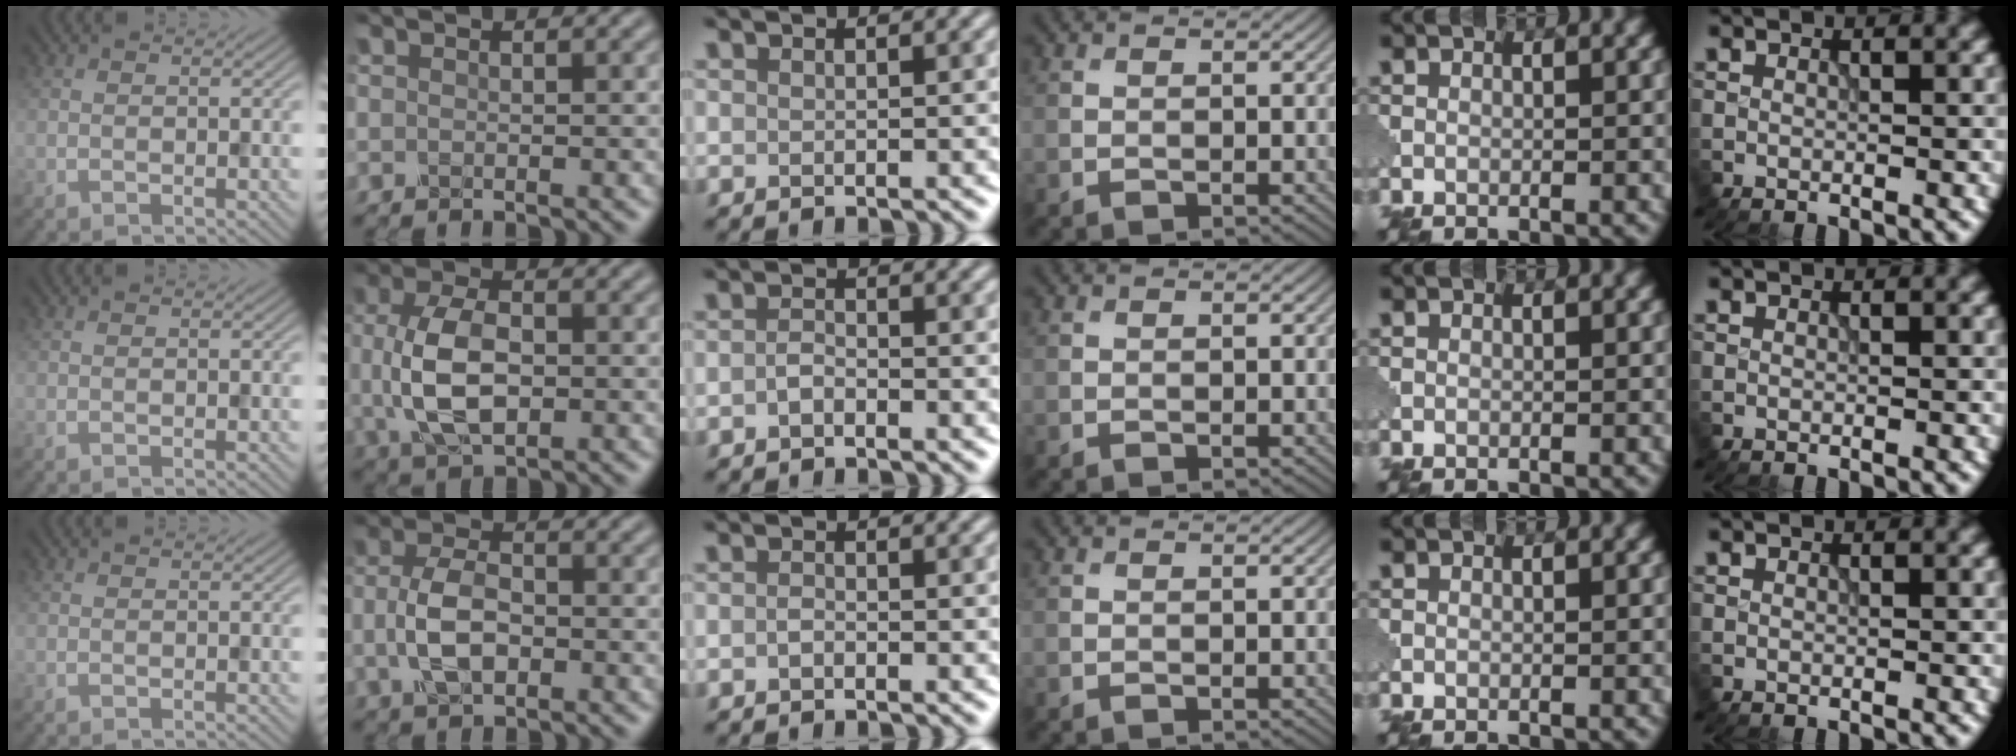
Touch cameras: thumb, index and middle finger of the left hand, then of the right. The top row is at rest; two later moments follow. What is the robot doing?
{"motion": "close", "object": "eyeshadow palette"}